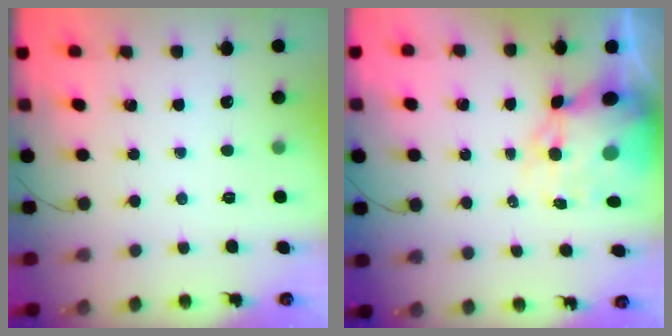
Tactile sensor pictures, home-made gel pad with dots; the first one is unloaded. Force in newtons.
{"total": 11.6, "press": 11.2, "slide": 3.0}